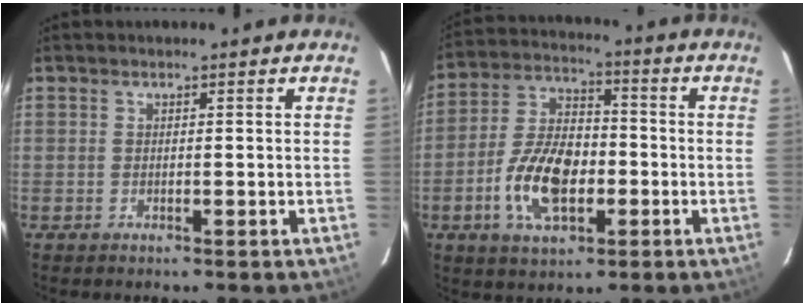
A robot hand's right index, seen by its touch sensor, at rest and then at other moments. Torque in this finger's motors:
{"motor_torque": [0.38, -0.10, 0.29, 0.17]}